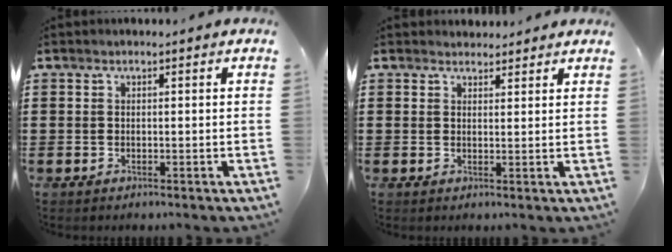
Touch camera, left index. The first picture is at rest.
{"total": 2.1, "force": [2.1, 0.5, 0.0], "torque": [0.003, -0.004, 0.039]}